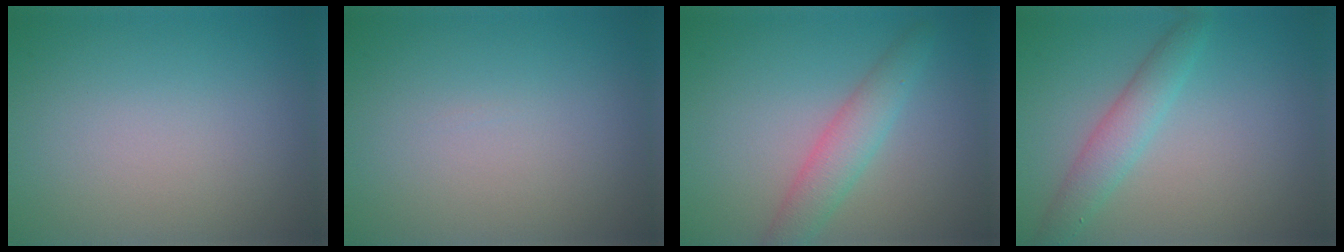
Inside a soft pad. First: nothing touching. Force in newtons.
{"total": 0.0}
{"total": 3.3, "press": 3.3, "slide": 0.1}
{"total": 2.9, "press": 2.9, "slide": 0.1}